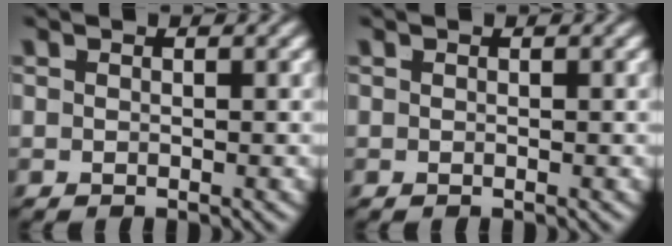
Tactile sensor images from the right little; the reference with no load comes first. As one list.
[{"total": 0.0}]